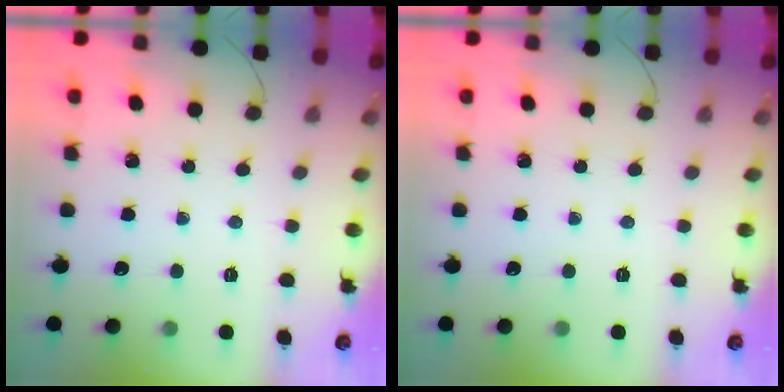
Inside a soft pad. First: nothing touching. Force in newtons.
{"total": 0.0}